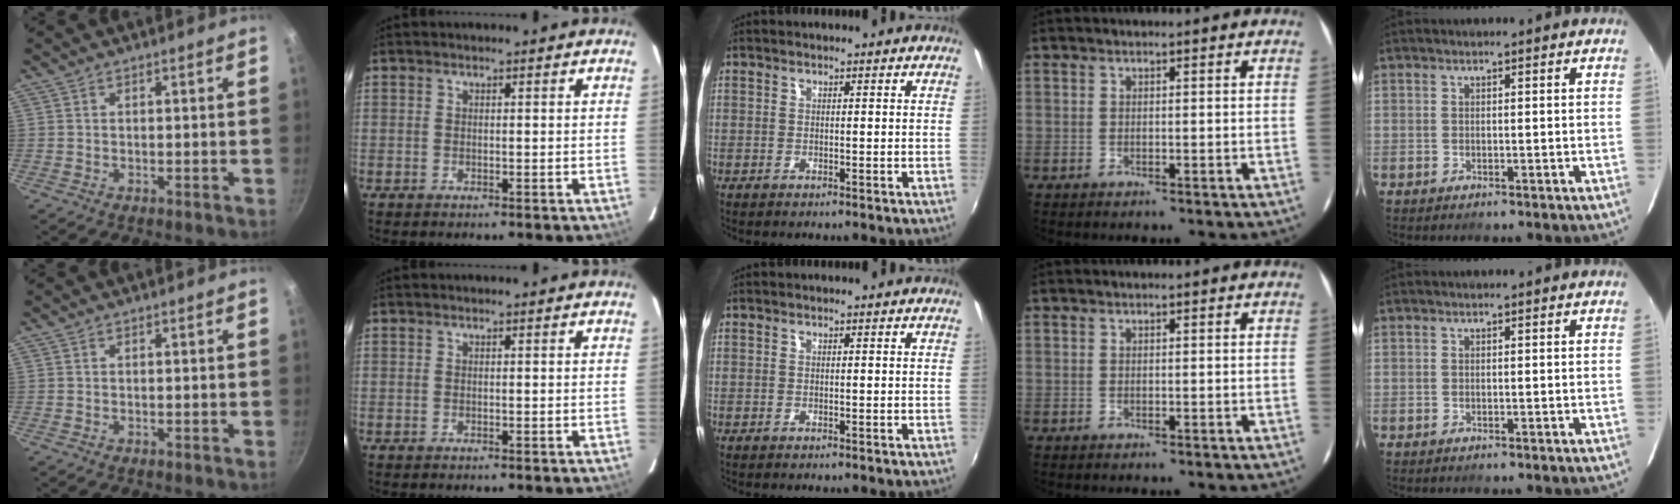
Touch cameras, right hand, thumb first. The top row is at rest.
{}